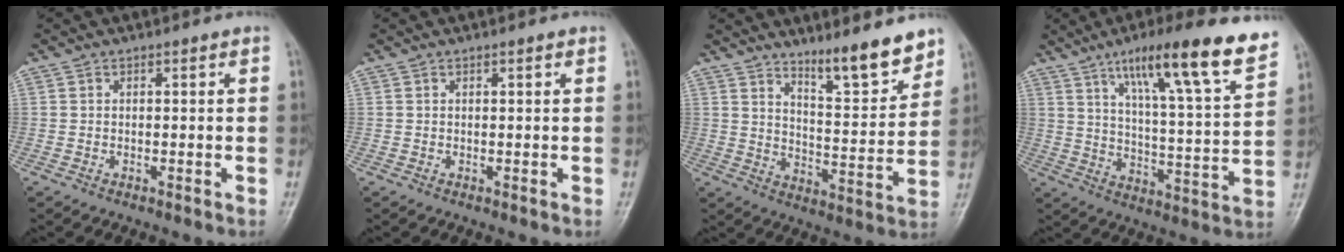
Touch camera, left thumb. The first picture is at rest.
{"total": 0.6, "force": [0.3, 0.0, 0.5], "torque": [-0.008, 0.001, 0.004]}
{"total": 11.0, "force": [8.7, 1.9, 6.5], "torque": [-0.080, -0.074, 0.144]}
{"total": 19.6, "force": [12.3, 2.6, 15.1], "torque": [-0.208, -0.048, 0.191]}